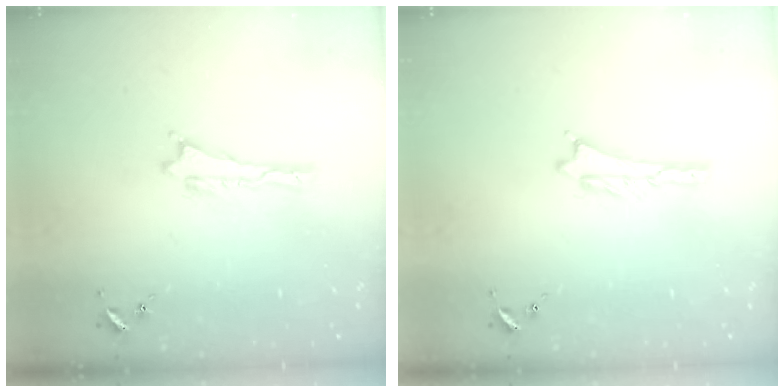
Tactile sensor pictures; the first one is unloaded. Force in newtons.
{"total": 0.5, "press": 0.5, "slide": 0.2}